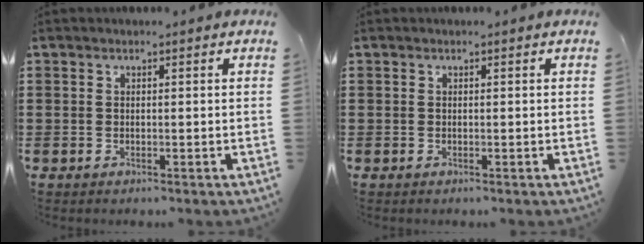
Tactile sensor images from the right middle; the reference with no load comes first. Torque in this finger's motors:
{"motor_torque": [0.00, 0.00, -0.01, 0.00]}